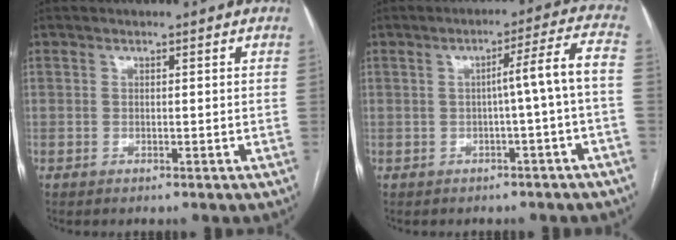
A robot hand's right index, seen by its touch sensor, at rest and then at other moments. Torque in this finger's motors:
{"motor_torque": [0.66, -0.01, 0.35, 0.07]}